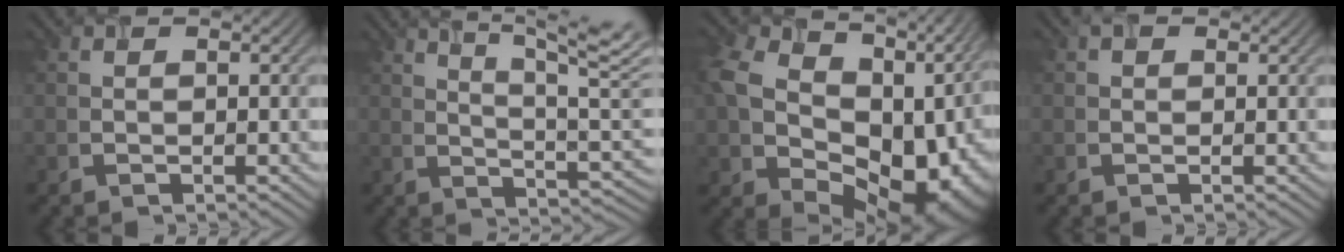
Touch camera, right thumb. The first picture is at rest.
{"total": 11.0, "force": [6.6, 2.2, 8.5], "torque": [-0.126, 0.006, 0.098]}
{"total": 17.9, "force": [2.3, 12.9, 12.1], "torque": [-0.233, -0.022, 0.090]}
{"total": 1.1, "force": [0.5, 0.8, 0.5], "torque": [-0.007, 0.005, 0.005]}